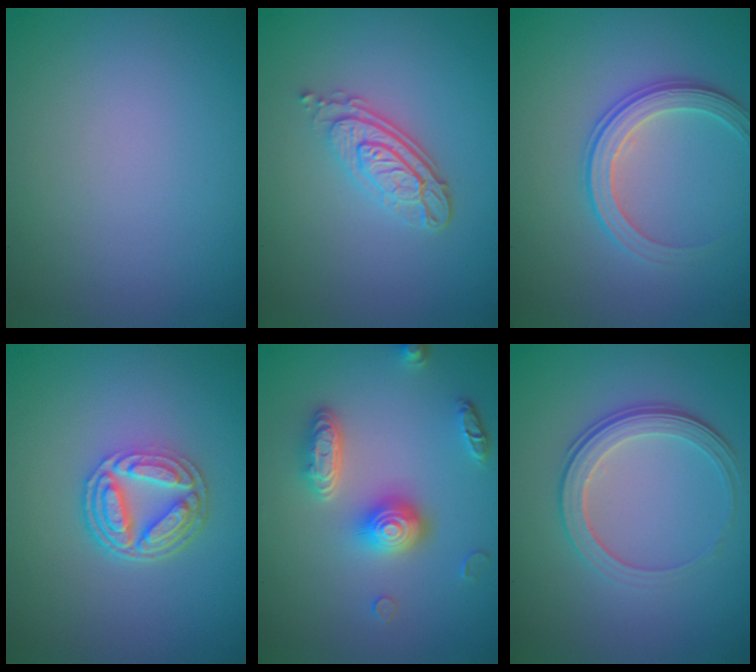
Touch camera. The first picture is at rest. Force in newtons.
{"total": 4.1, "press": 3.0, "slide": 2.7}
{"total": 2.9, "press": 2.8, "slide": 0.6}
{"total": 4.8, "press": 3.4, "slide": 3.5}
{"total": 4.5, "press": 3.6, "slide": 2.6}
{"total": 3.4, "press": 2.7, "slide": 2.1}